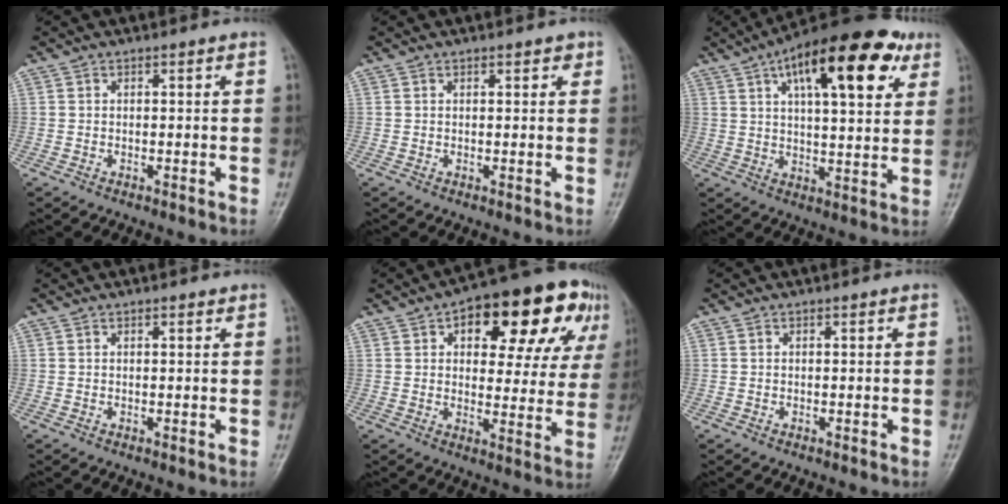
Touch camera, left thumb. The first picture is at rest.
{"total": 1.5, "force": [0.9, 0.8, 0.9], "torque": [-0.001, -0.002, 0.008]}
{"total": 20.7, "force": [9.7, 7.9, 16.5], "torque": [-0.225, -0.006, 0.143]}
{"total": 0.6, "force": [0.4, 0.2, 0.3], "torque": [-0.007, -0.002, 0.004]}
{"total": 20.6, "force": [9.3, 9.9, 15.5], "torque": [-0.157, 0.011, 0.122]}
{"total": 0.0}